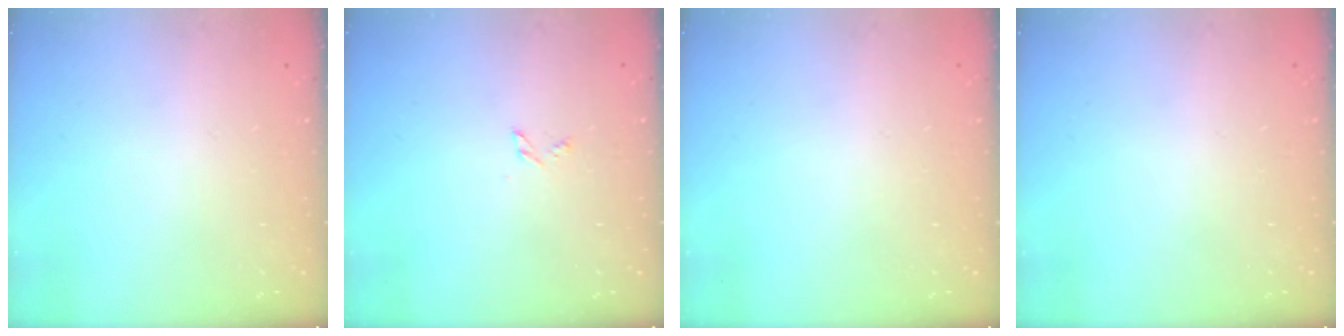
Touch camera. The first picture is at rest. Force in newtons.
{"total": 2.4, "press": 2.4, "slide": 0.2}
{"total": 0.0}
{"total": 0.0}